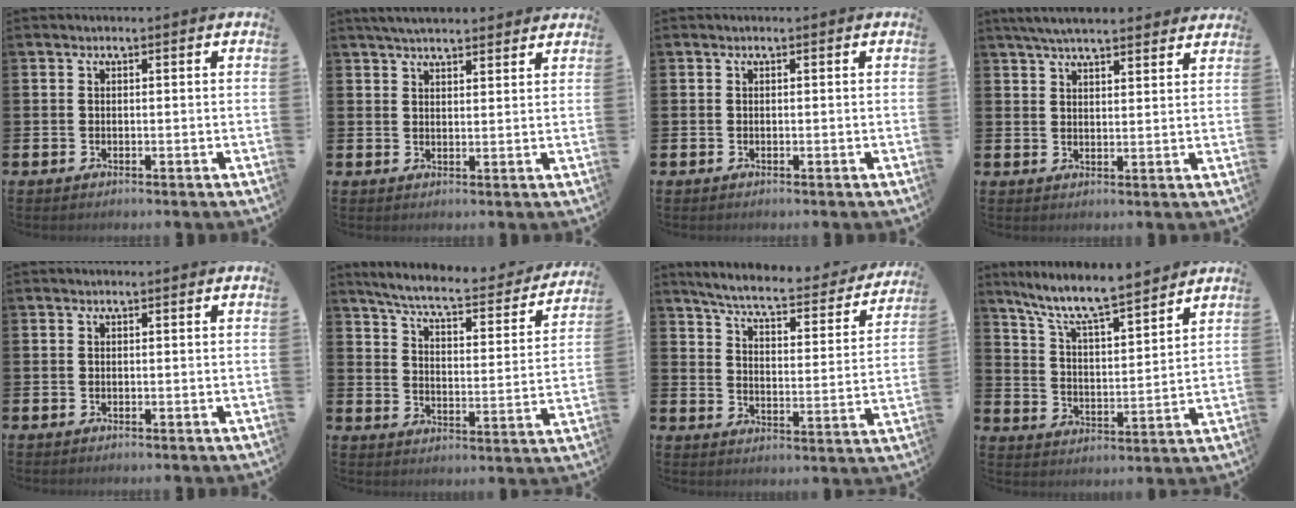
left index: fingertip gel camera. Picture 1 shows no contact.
{"total": 3.9, "force": [3.7, 0.7, 1.0], "torque": [-0.020, -0.010, 0.068]}
{"total": 0.0}
{"total": 5.3, "force": [5.0, 0.8, 1.6], "torque": [-0.037, -0.016, 0.091]}
{"total": 0.0}
{"total": 6.8, "force": [6.2, 0.7, 2.7], "torque": [-0.071, -0.048, 0.098]}
{"total": 6.2, "force": [5.7, 0.8, 2.3], "torque": [-0.070, -0.043, 0.091]}
{"total": 8.7, "force": [8.0, 0.7, 3.4], "torque": [-0.094, -0.053, 0.139]}